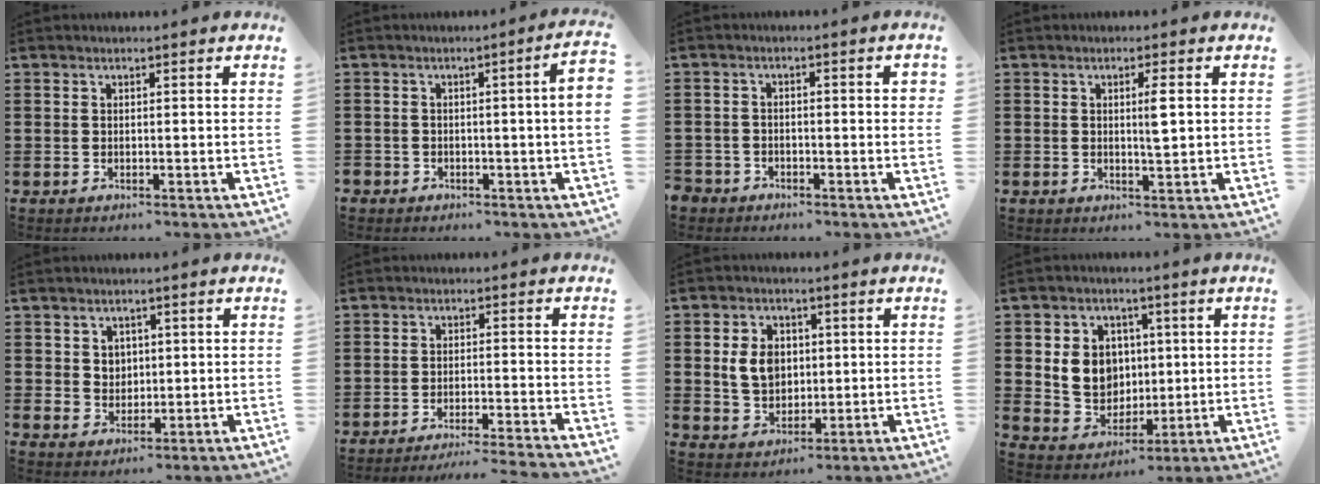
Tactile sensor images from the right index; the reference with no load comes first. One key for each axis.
{"total": 3.3, "fx": -1.0, "fy": 0.4, "fz": 3.1, "tx": -0.050, "ty": -0.003, "tz": -0.017}
{"total": 2.3, "fx": -2.1, "fy": 1.1, "fz": 0.3, "tx": -0.009, "ty": 0.003, "tz": -0.046}
{"total": 2.7, "fx": 0.4, "fy": 0.4, "fz": 2.7, "tx": -0.051, "ty": 0.001, "tz": 0.005}
{"total": 3.2, "fx": 1.4, "fy": 2.9, "fz": 0.5, "tx": -0.012, "ty": 0.009, "tz": 0.023}
{"total": 3.0, "fx": -2.8, "fy": -0.7, "fz": 0.8, "tx": -0.015, "ty": -0.006, "tz": -0.058}
{"total": 6.4, "fx": 0.9, "fy": 4.9, "fz": 4.0, "tx": -0.107, "ty": 0.010, "tz": 0.011}
{"total": 7.7, "fx": 1.3, "fy": 7.0, "fz": 3.1, "tx": -0.064, "ty": 0.012, "tz": 0.023}